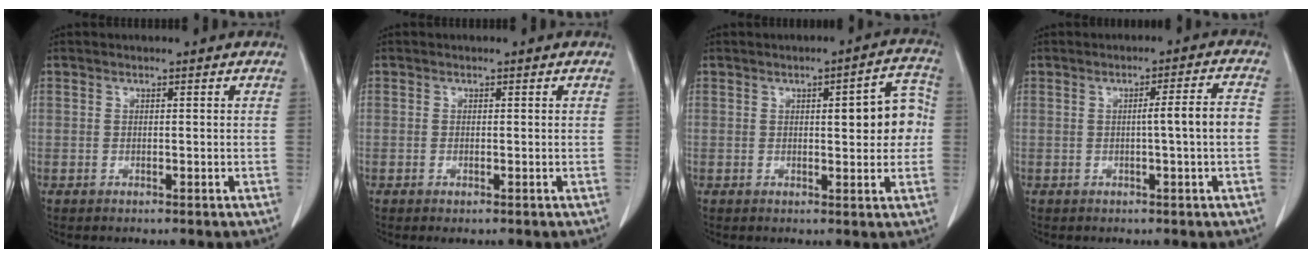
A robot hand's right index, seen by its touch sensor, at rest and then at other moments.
{"total": 0.5, "force": [-0.2, 0.1, 0.5], "torque": [-0.015, -0.007, 0.001]}
{"total": 7.8, "force": [0.6, 2.2, 7.5], "torque": [-0.089, 0.023, 0.008]}
{"total": 4.7, "force": [-0.5, -0.6, 4.6], "torque": [-0.066, 0.008, -0.008]}